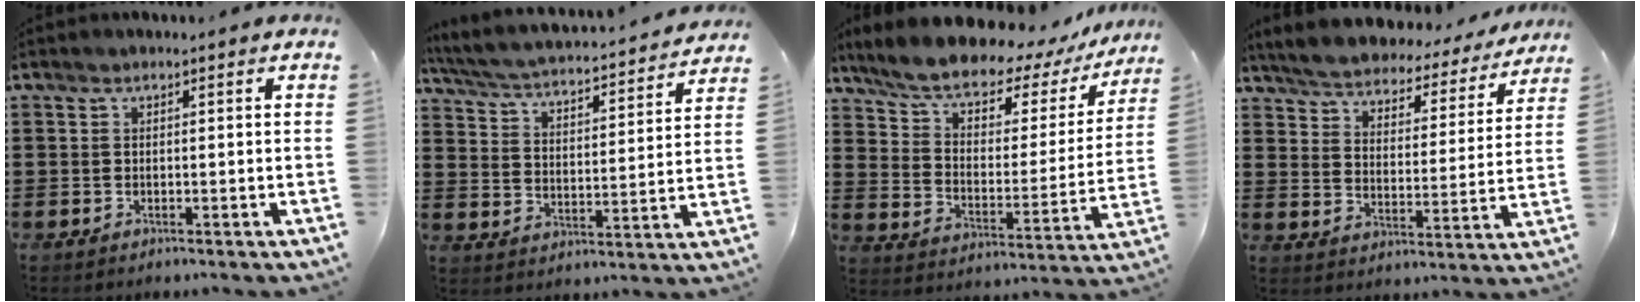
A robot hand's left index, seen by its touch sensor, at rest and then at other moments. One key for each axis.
{"total": 3.4, "fx": 3.2, "fy": -0.2, "fz": 1.1, "tx": -0.041, "ty": -0.033, "tz": 0.044}
{"total": 7.7, "fx": 6.6, "fy": 2.3, "fz": 3.3, "tx": -0.089, "ty": -0.047, "tz": 0.108}
{"total": 4.2, "fx": 4.2, "fy": 0.3, "fz": 0.2, "tx": -0.033, "ty": -0.035, "tz": 0.065}